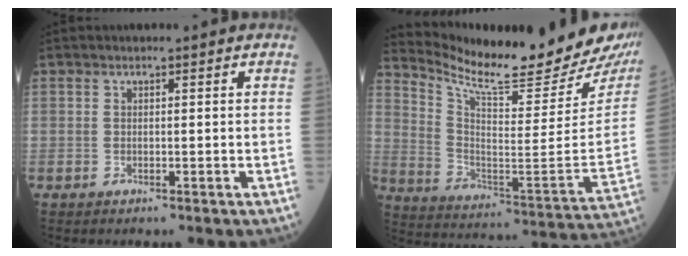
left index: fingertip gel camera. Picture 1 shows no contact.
{"total": 23.0, "force": [21.2, 1.3, 8.7], "torque": [-0.162, -0.102, 0.305]}